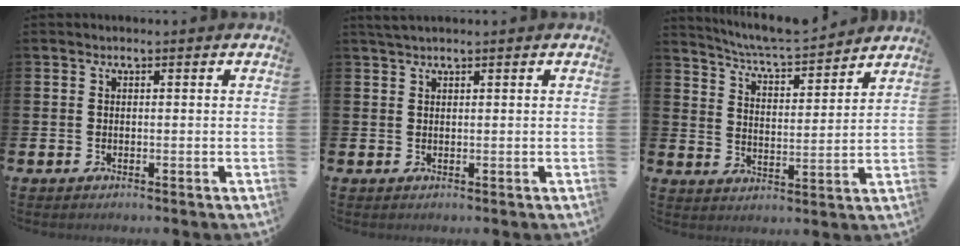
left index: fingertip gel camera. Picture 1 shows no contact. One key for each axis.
{"total": 1.6, "fx": 1.4, "fy": 0.2, "fz": 0.7, "tx": -0.010, "ty": 0.001, "tz": 0.025}
{"total": 6.3, "fx": 6.2, "fy": 0.0, "fz": 1.1, "tx": -0.048, "ty": -0.048, "tz": 0.107}